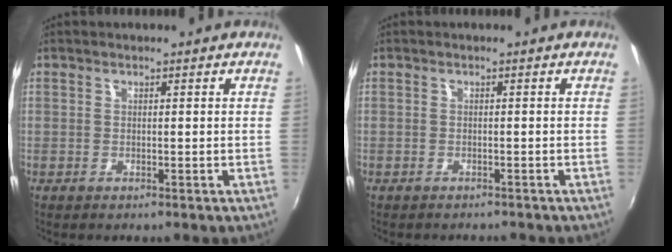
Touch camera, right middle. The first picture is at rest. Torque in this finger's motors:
{"motor_torque": [0.02, -0.16, -0.01, 0.01]}